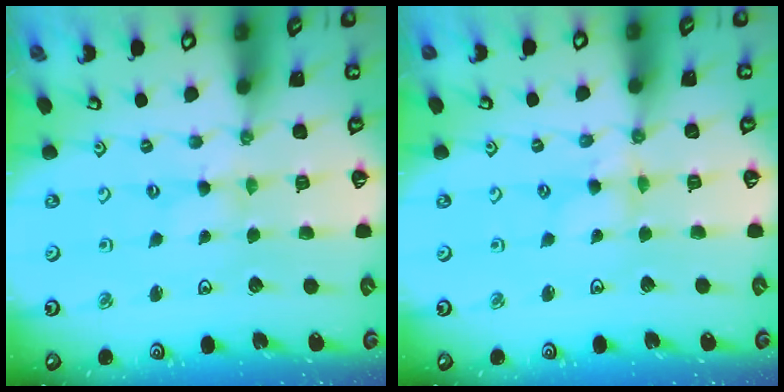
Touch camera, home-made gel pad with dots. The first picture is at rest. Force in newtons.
{"total": 2.7, "press": 2.7, "slide": 0.3}